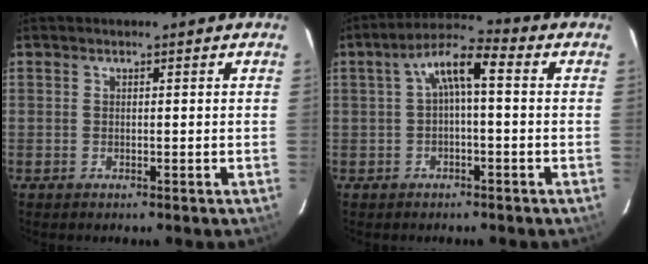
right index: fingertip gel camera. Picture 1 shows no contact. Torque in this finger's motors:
{"motor_torque": [0.65, -0.09, 0.51, 0.12]}